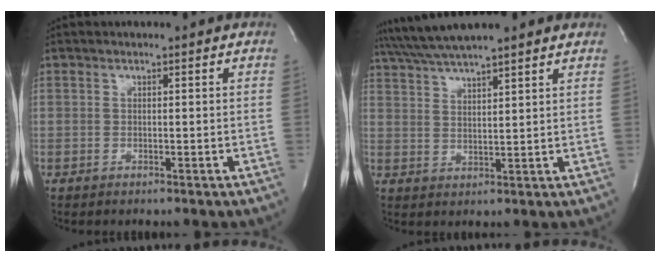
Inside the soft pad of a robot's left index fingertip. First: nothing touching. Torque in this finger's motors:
{"motor_torque": [1.09, -1.04, 0.41, 0.21]}